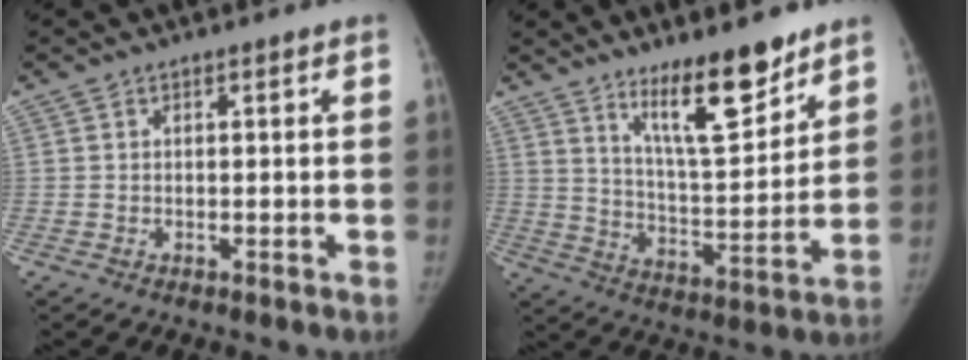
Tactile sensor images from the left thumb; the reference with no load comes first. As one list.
[{"total": 14.0, "force": [9.9, 3.6, 9.2], "torque": [-0.120, -0.082, 0.172]}]